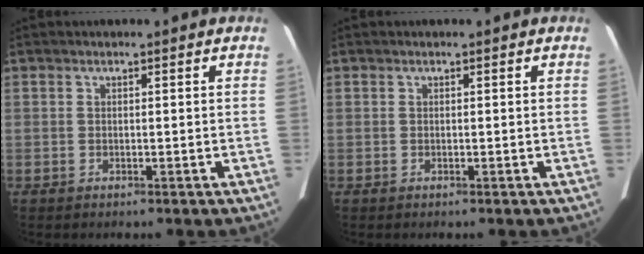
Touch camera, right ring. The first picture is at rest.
{"total": 0.0}